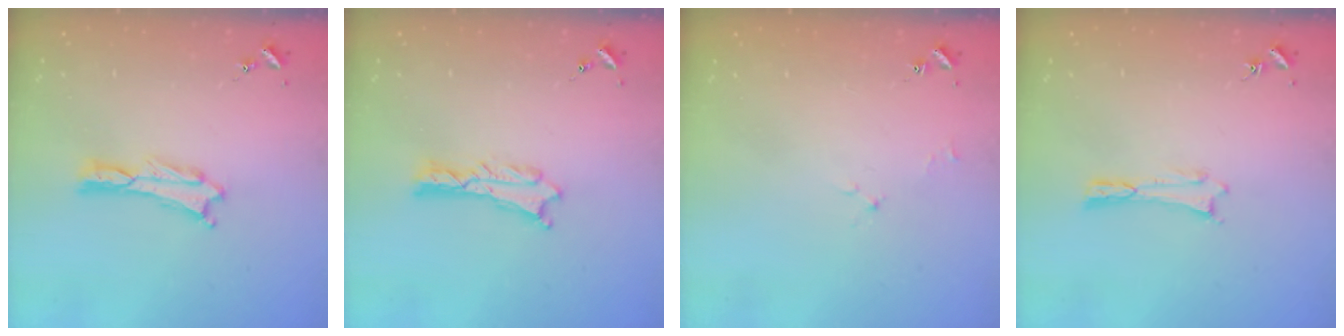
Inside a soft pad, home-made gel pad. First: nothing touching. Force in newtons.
{"total": 0.7, "press": 0.7, "slide": 0.1}
{"total": 1.7, "press": 1.6, "slide": 0.3}
{"total": 0.0}